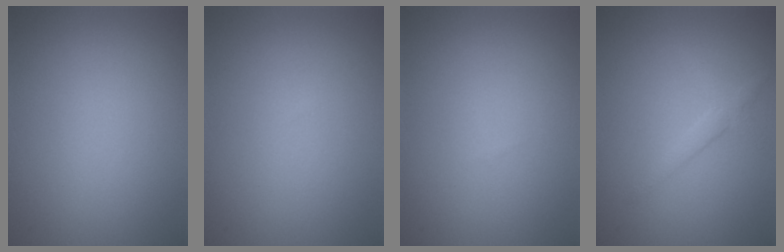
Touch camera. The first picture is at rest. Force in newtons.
{"total": 0.0}
{"total": 0.0}
{"total": 1.6, "press": 1.6, "slide": 0.1}